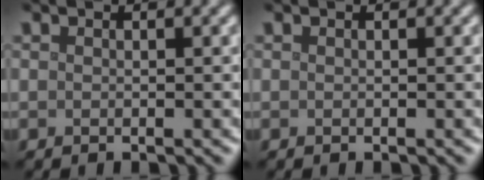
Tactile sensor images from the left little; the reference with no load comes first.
{"total": 0.0}